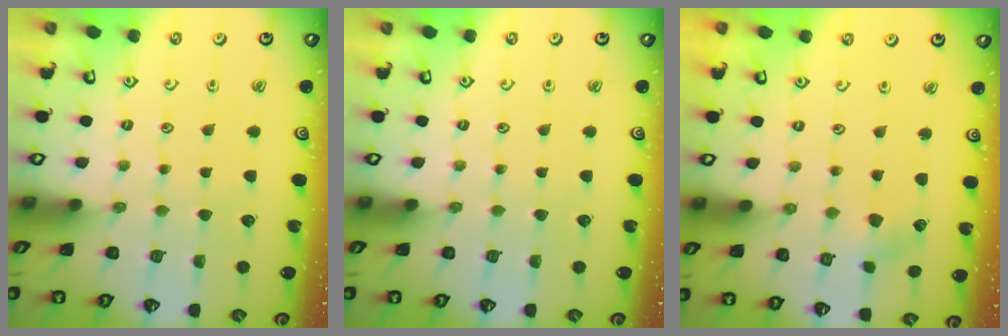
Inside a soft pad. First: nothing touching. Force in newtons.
{"total": 0.0}
{"total": 2.5, "press": 2.5, "slide": 0.4}